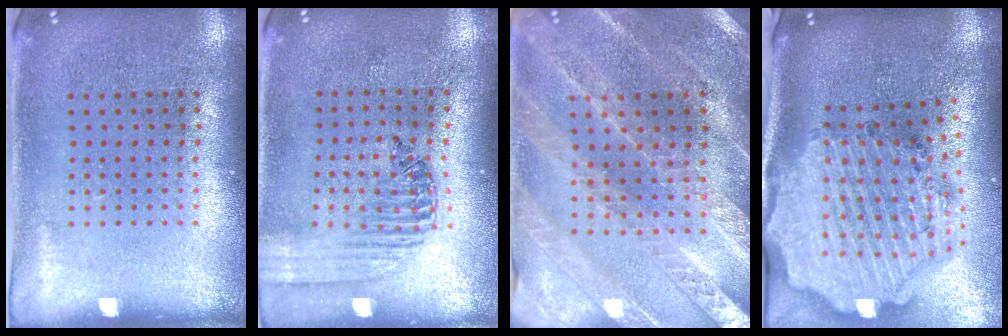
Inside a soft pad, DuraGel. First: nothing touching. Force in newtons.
{"total": 1.4, "press": 1.4, "slide": 0.4}
{"total": 2.2, "press": 2.2, "slide": 0.2}
{"total": 3.9, "press": 3.3, "slide": 2.2}